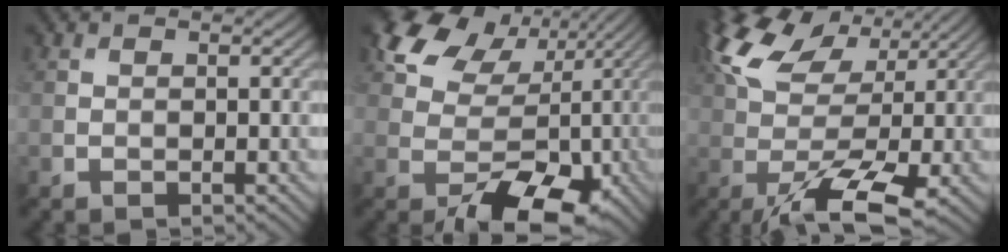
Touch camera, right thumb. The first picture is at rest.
{"total": 13.6, "force": [0.1, 9.7, 9.6], "torque": [-0.151, -0.001, 0.037]}
{"total": 13.8, "force": [1.5, 6.8, 12.0], "torque": [-0.229, 0.001, 0.029]}